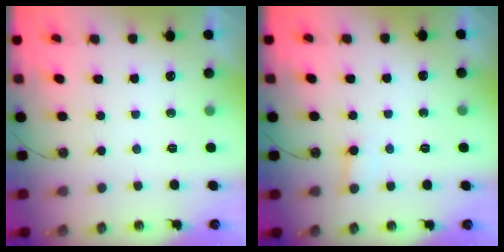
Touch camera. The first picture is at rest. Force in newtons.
{"total": 4.5, "press": 4.4, "slide": 0.5}